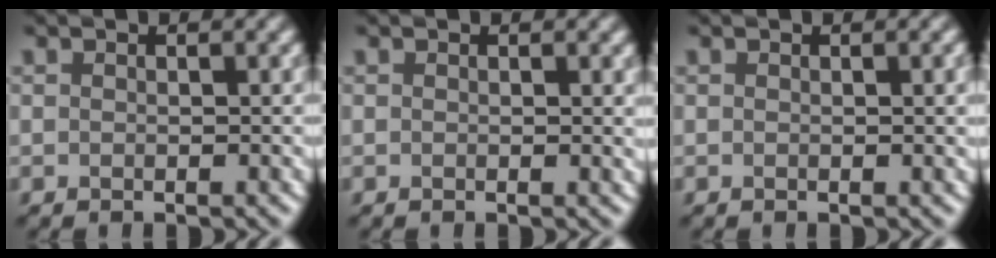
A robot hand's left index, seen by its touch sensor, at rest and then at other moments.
{"total": 0.7, "force": [0.2, 0.1, 0.7], "torque": [-0.005, -0.001, 0.000]}
{"total": 1.2, "force": [0.1, 0.3, 1.2], "torque": [-0.012, 0.002, 0.000]}